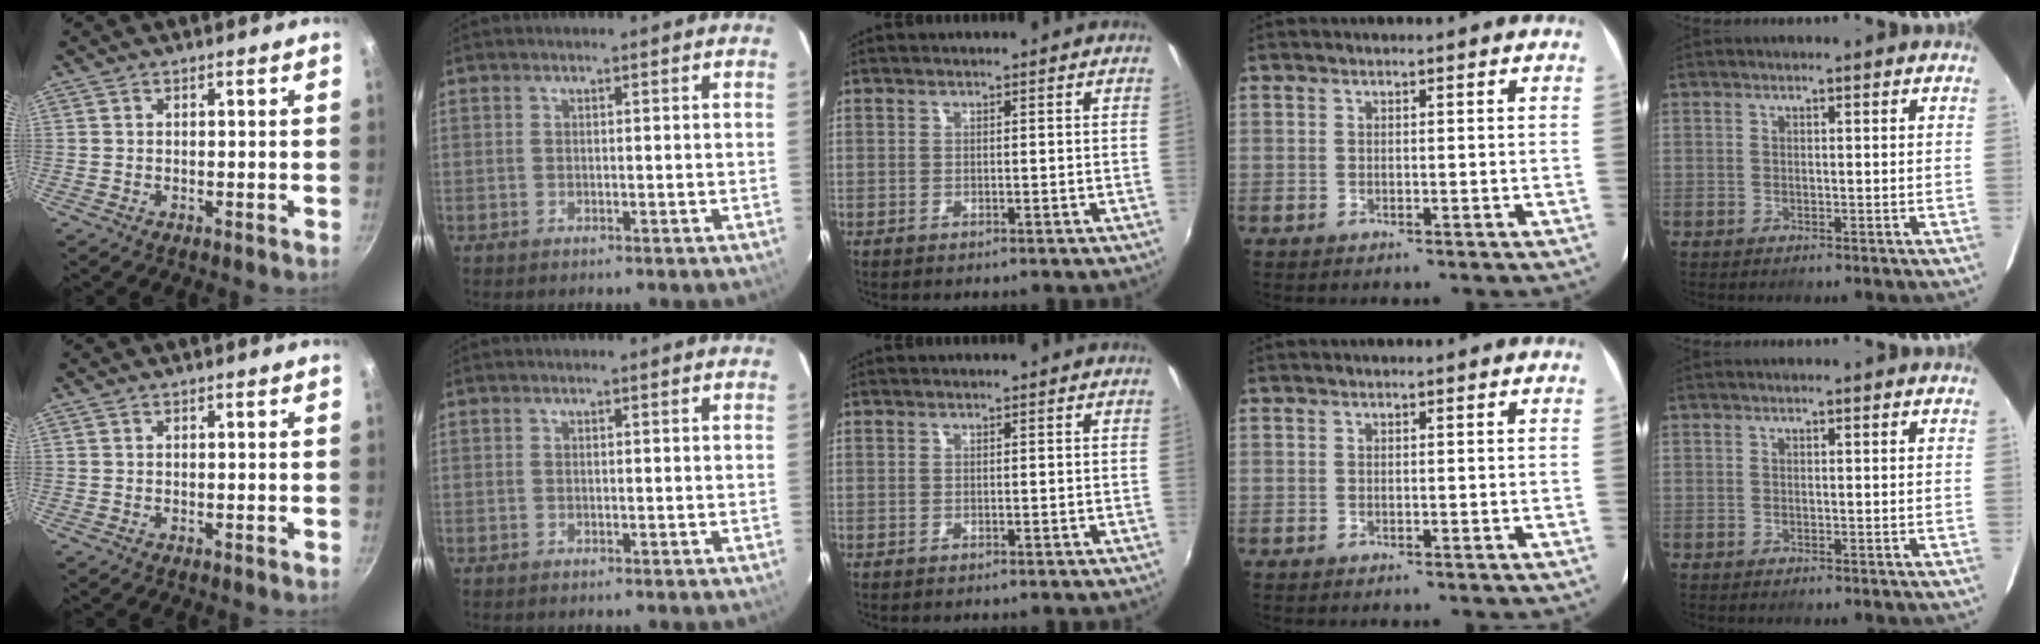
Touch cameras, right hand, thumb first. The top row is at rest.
{}